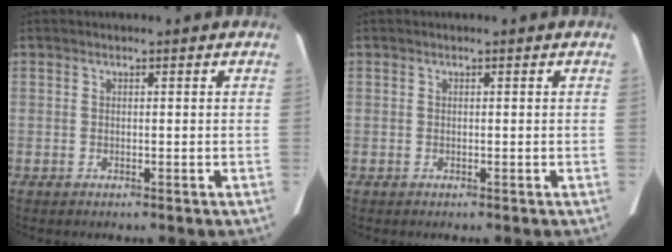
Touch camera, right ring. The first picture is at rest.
{"total": 0.0}